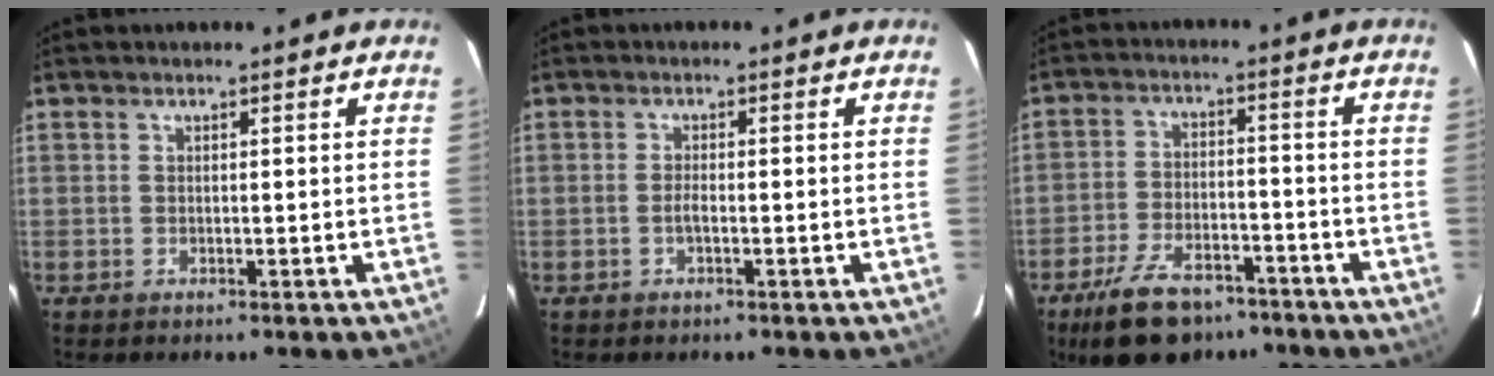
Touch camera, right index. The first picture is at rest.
{"total": 1.2, "force": [-0.5, 0.2, 1.1], "torque": [-0.023, 0.000, -0.011]}
{"total": 13.4, "force": [-9.5, 6.4, 6.9], "torque": [-0.156, -0.003, -0.154]}